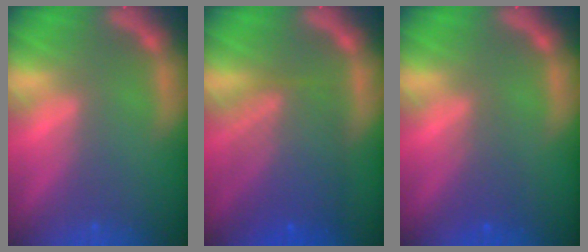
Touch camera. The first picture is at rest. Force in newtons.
{"total": 7.6}
{"total": 2.0}